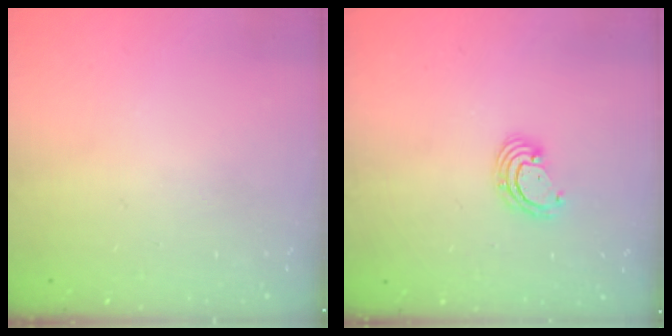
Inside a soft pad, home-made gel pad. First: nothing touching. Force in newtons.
{"total": 3.1, "press": 3.1, "slide": 0.1}